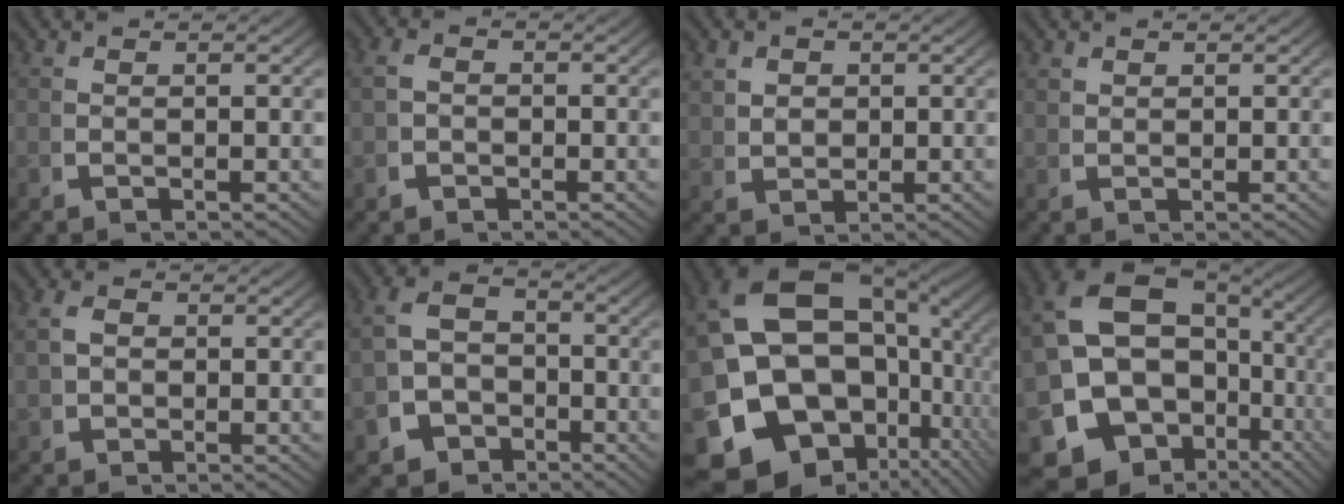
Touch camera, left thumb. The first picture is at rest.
{"total": 1.8, "force": [-0.3, 1.6, 0.9], "torque": [-0.022, -0.006, -0.006]}
{"total": 3.0, "force": [1.1, 2.4, 1.4], "torque": [-0.034, -0.013, 0.032]}
{"total": 1.0, "force": [1.0, 0.2, 0.1], "torque": [-0.001, 0.000, 0.027]}
{"total": 2.8, "force": [0.4, 2.3, 1.5], "torque": [-0.033, -0.004, 0.007]}
{"total": 8.5, "force": [-2.6, 7.2, 3.7], "torque": [-0.060, -0.026, -0.044]}
{"total": 22.9, "force": [-2.3, 17.4, 14.7], "torque": [-0.294, -0.065, -0.032]}
{"total": 18.2, "force": [-3.7, 13.6, 11.4], "torque": [-0.233, -0.078, -0.036]}